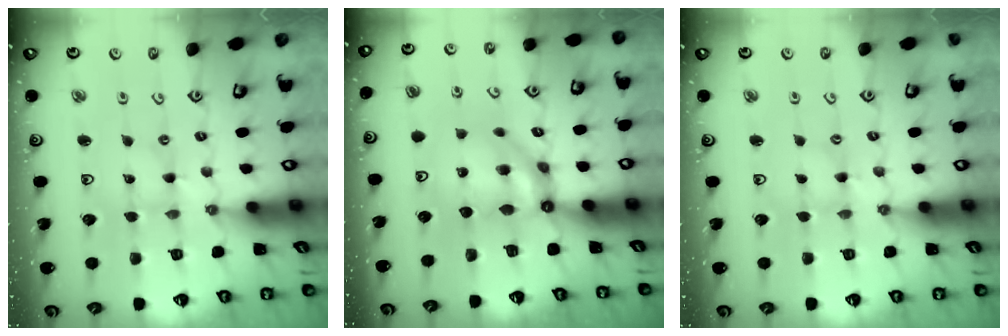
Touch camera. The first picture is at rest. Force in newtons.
{"total": 8.4, "press": 8.3, "slide": 0.6}
{"total": 0.7, "press": 0.7, "slide": 0.2}